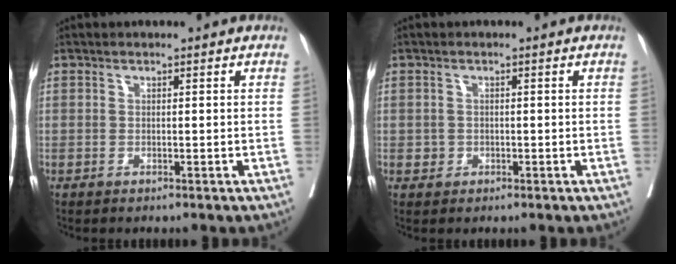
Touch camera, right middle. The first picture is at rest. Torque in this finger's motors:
{"motor_torque": [0.02, -0.20, 0.00, 0.00]}